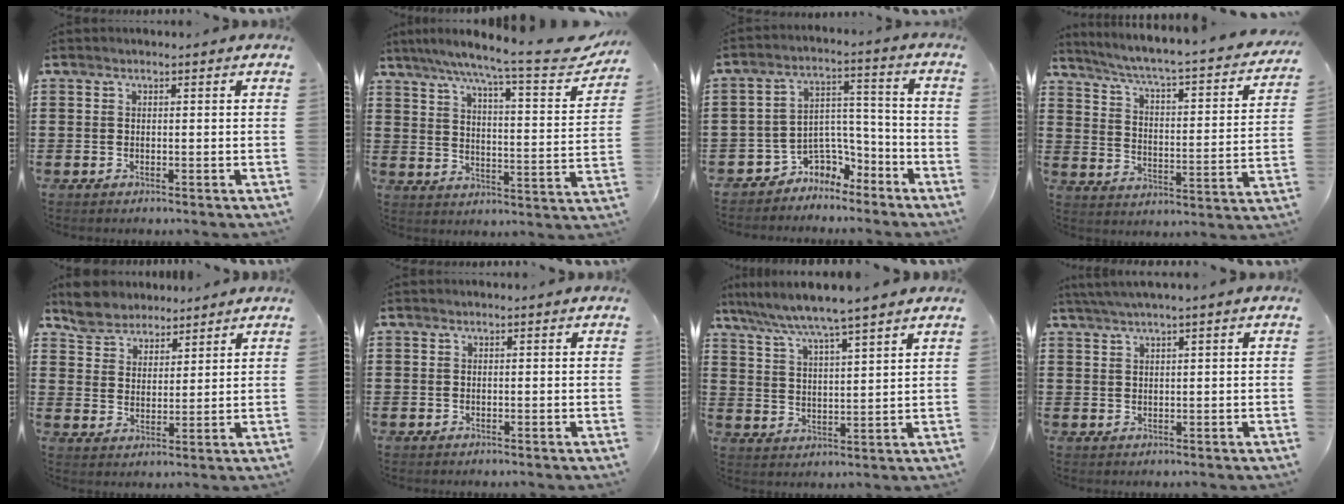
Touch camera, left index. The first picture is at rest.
{"total": 8.8, "force": [7.1, 0.2, 5.2], "torque": [-0.113, -0.051, 0.110]}
{"total": 5.9, "force": [-4.8, 3.3, 0.8], "torque": [-0.022, 0.017, -0.096]}
{"total": 3.7, "force": [3.0, -0.1, 2.2], "torque": [-0.062, -0.037, 0.037]}
{"total": 5.6, "force": [5.1, 2.3, 0.2], "torque": [-0.029, -0.005, 0.097]}
{"total": 0.0}
{"total": 5.6, "force": [5.0, -1.1, 2.2], "torque": [-0.064, -0.030, 0.081]}
{"total": 1.9, "force": [1.2, -0.3, 1.4], "torque": [-0.026, 0.000, 0.022]}